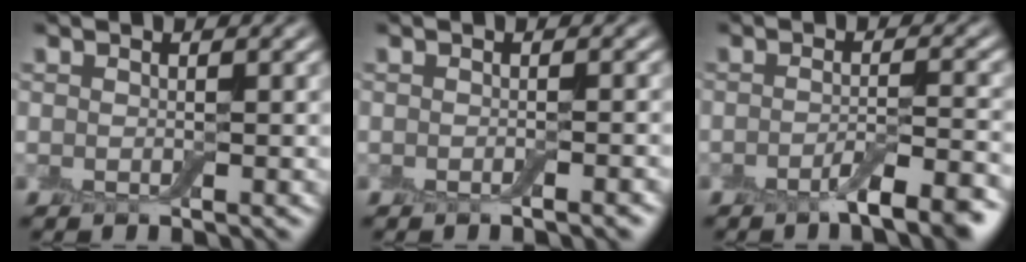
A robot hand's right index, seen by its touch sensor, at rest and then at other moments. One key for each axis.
{"total": 0.7, "fx": -0.4, "fy": 0.1, "fz": 0.6, "tx": -0.005, "ty": 0.001, "tz": -0.007}
{"total": 4.3, "fx": -2.6, "fy": 1.0, "fz": 3.3, "tx": -0.046, "ty": 0.002, "tz": -0.045}